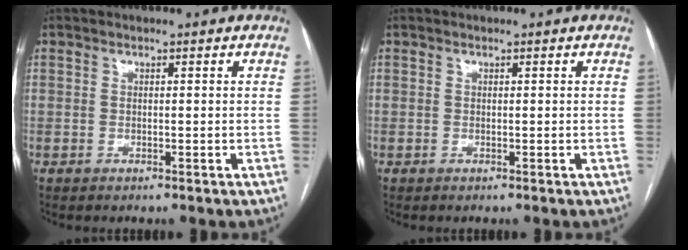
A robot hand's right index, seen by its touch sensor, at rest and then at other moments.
{"total": 0.0}